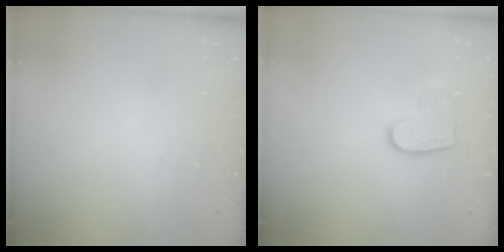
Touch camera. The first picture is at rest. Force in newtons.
{"total": 9.8, "press": 9.8, "slide": 0.3}